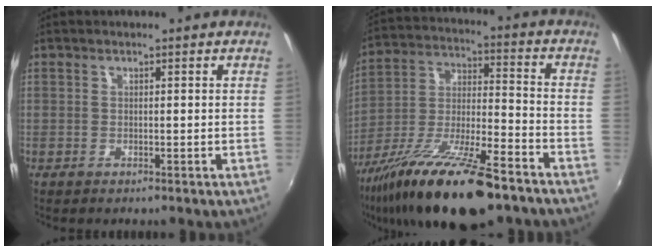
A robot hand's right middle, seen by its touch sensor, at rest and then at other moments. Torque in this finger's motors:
{"motor_torque": [1.15, -0.99, 0.54, 0.21]}